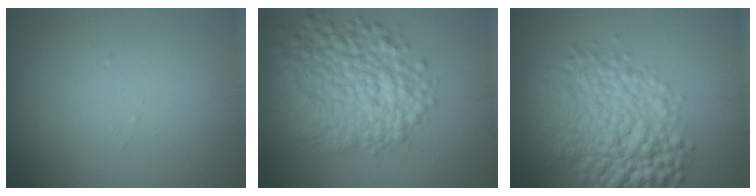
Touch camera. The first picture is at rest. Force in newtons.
{"total": 8.3, "press": 8.3, "slide": 0.2}
{"total": 7.5, "press": 7.5, "slide": 0.1}